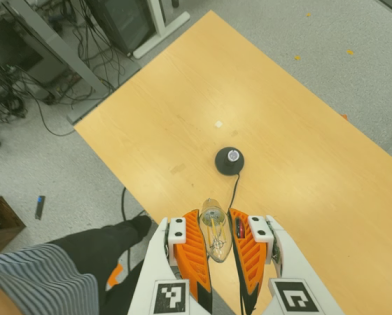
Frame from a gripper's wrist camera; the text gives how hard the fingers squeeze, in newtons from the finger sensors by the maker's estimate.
{"total": 22.3, "left": 25.8, "right": 18.9}